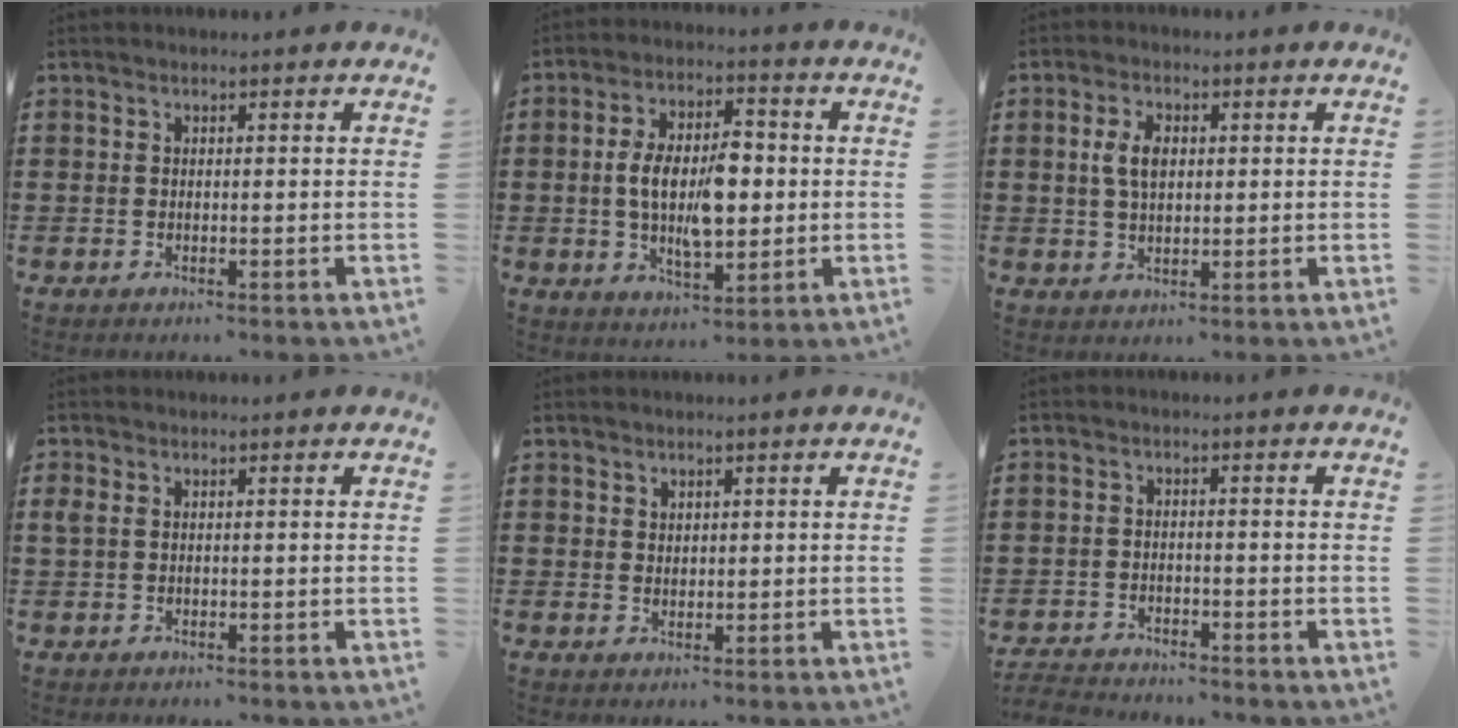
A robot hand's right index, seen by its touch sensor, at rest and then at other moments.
{"total": 10.3, "force": [-0.1, 4.9, 9.0], "torque": [-0.171, 0.000, -0.009]}
{"total": 4.6, "force": [0.8, 2.5, 3.8], "torque": [-0.087, 0.009, 0.010]}
{"total": 1.3, "force": [0.3, 0.8, 0.9], "torque": [-0.028, 0.004, 0.003]}
{"total": 1.4, "force": [1.1, 0.8, 0.2], "torque": [-0.005, 0.002, 0.022]}
{"total": 2.6, "force": [-2.6, 0.2, -0.1], "torque": [-0.005, 0.000, -0.057]}